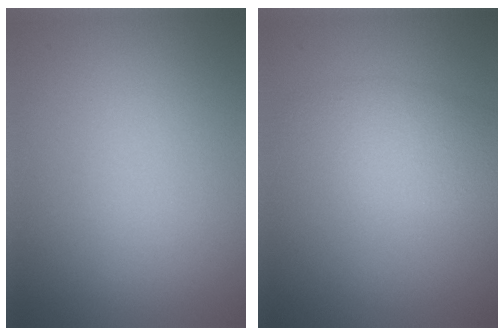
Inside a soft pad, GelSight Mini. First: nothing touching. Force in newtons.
{"total": 3.2, "press": 3.2, "slide": 0.1}